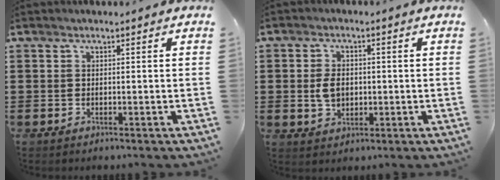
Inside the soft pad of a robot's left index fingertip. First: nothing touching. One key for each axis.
{"total": 4.2, "fx": -0.1, "fy": 2.9, "fz": 3.1, "tx": -0.062, "ty": 0.003, "tz": -0.006}